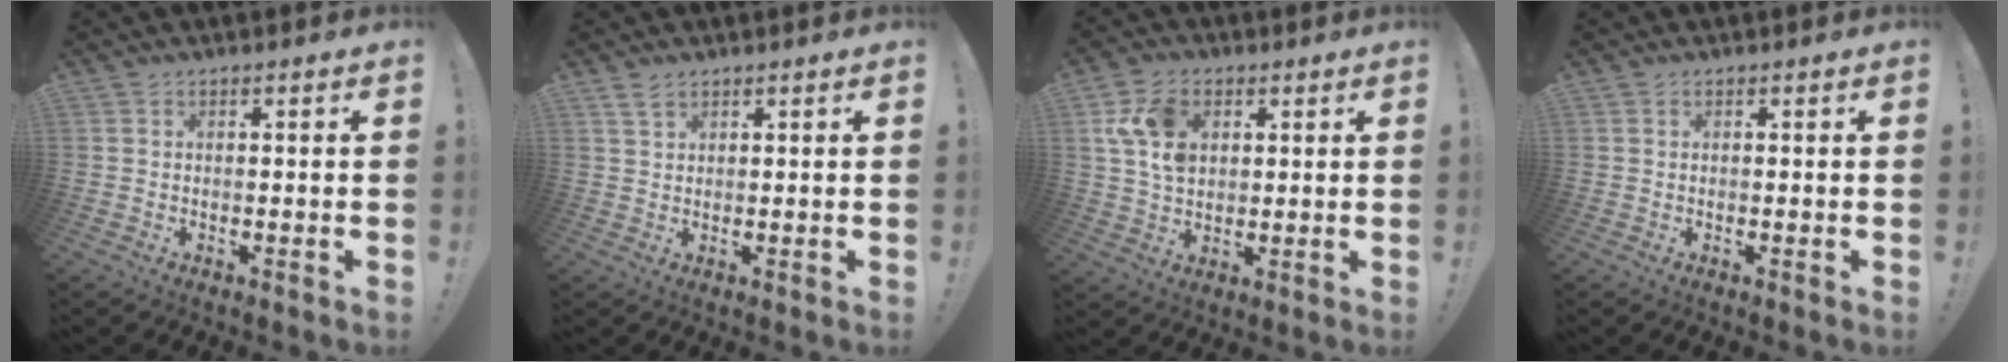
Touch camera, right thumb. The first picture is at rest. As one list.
[{"total": 2.9, "force": [2.3, 1.3, 1.3], "torque": [-0.012, -0.014, 0.041]}, {"total": 12.0, "force": [3.9, 8.5, 7.5], "torque": [-0.131, 0.002, 0.076]}, {"total": 0.0}]